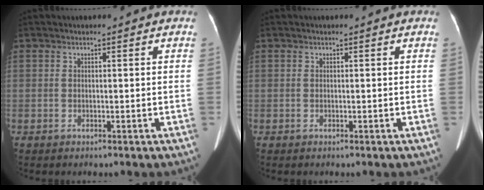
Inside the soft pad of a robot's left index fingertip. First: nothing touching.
{"total": 0.0}